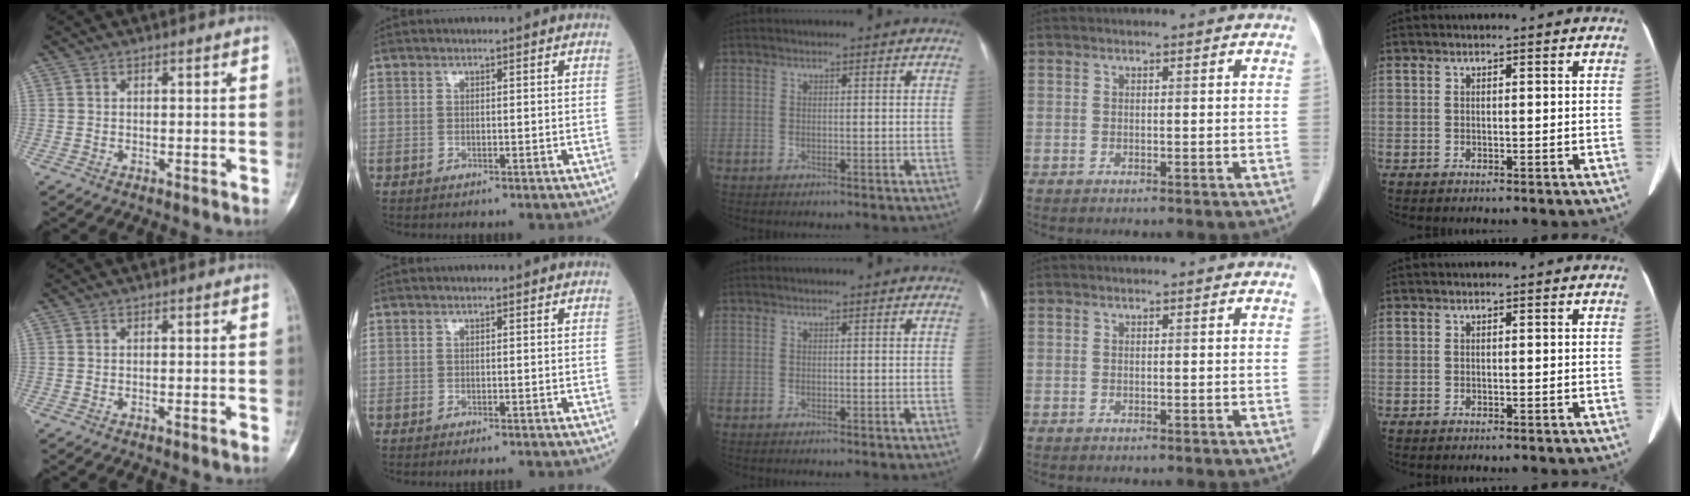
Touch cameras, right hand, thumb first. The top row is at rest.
{"thumb": {"total": 0.9, "force": [-0.6, 0.0, 0.7], "torque": [-0.015, -0.001, -0.007]}, "index": {"total": 1.9, "force": [-1.8, -0.1, 0.6], "torque": [-0.006, -0.004, -0.025]}}